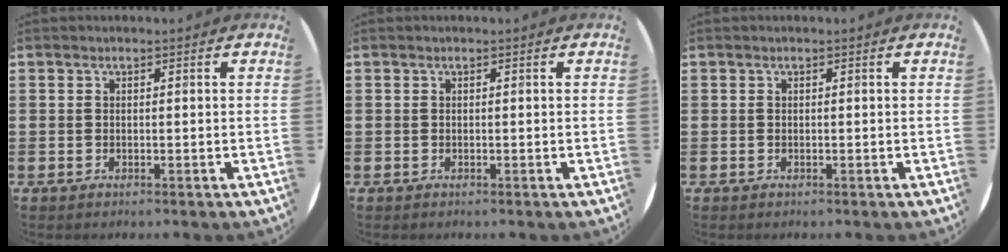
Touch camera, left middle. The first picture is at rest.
{"total": 0.0}
{"total": 0.0}